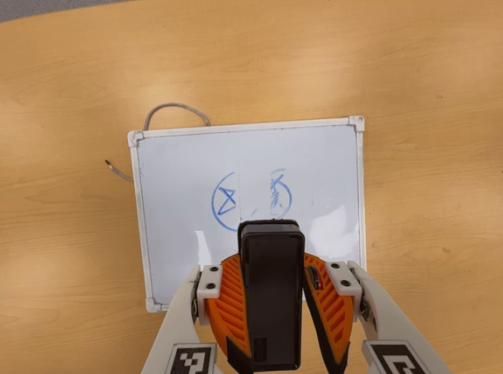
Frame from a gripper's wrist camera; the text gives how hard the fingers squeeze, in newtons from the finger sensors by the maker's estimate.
{"total": 8.1, "left": 7.8, "right": 8.4}